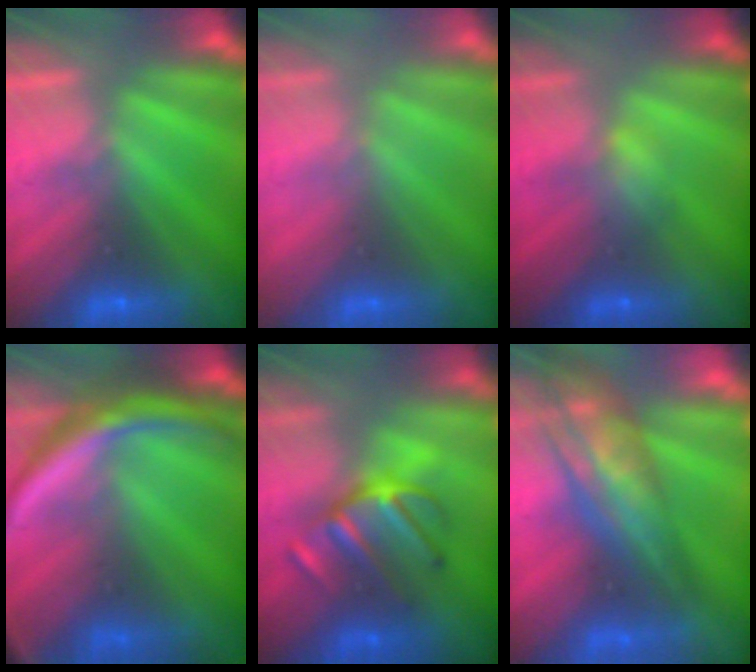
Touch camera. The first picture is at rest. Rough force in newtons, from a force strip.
{"total": 2.5}
{"total": 2.6}
{"total": 9.9}
{"total": 2.8}
{"total": 5.6}